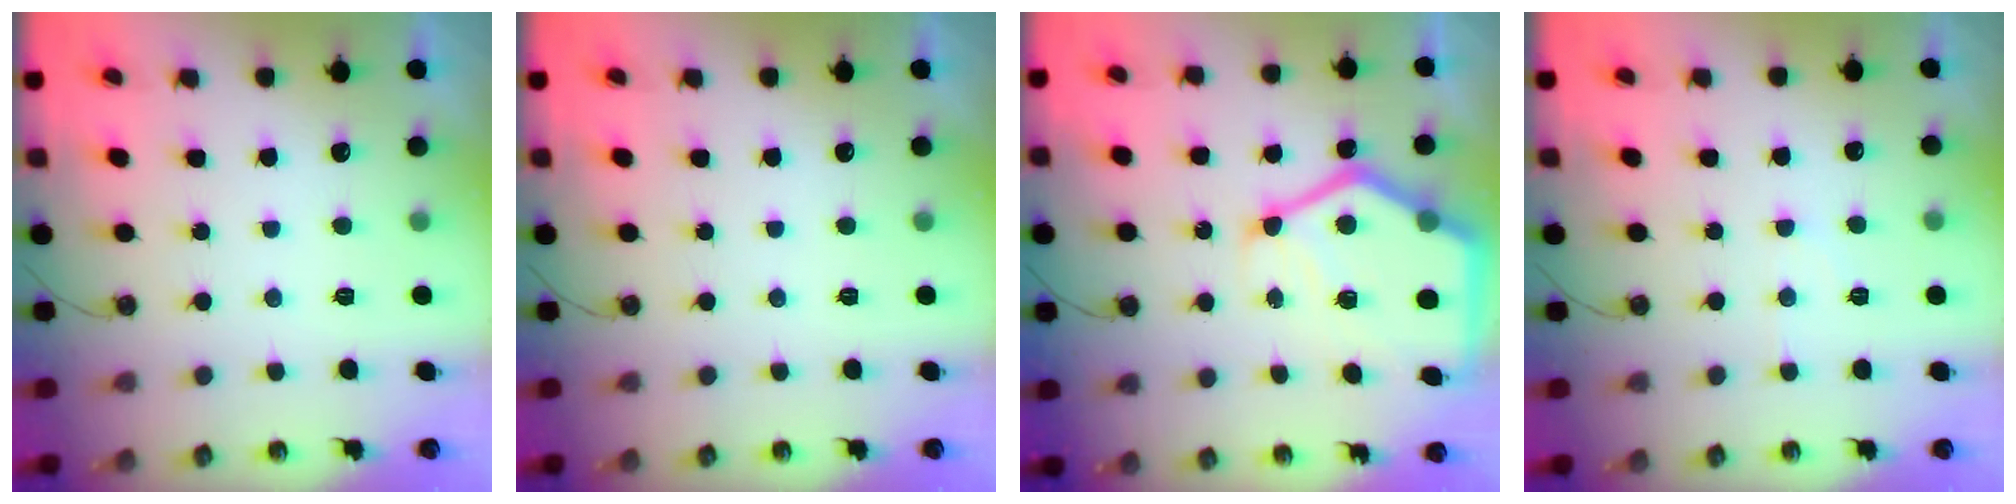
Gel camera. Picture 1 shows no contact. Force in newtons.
{"total": 0.0}
{"total": 19.0, "press": 18.9, "slide": 1.9}
{"total": 4.1, "press": 4.0, "slide": 0.6}